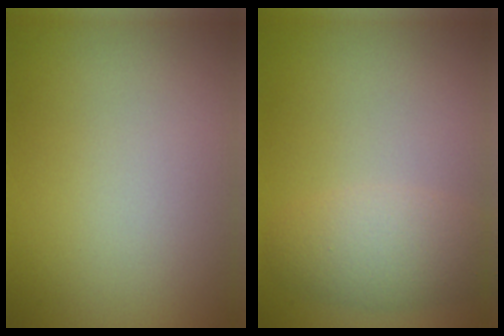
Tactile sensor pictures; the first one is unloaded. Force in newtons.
{"total": 3.3, "press": 3.3, "slide": 0.1}